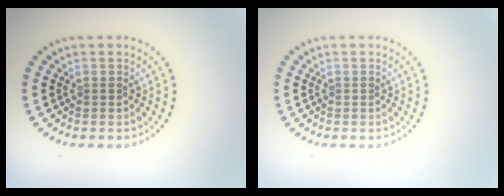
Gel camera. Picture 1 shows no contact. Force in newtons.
{"total": 0.0}